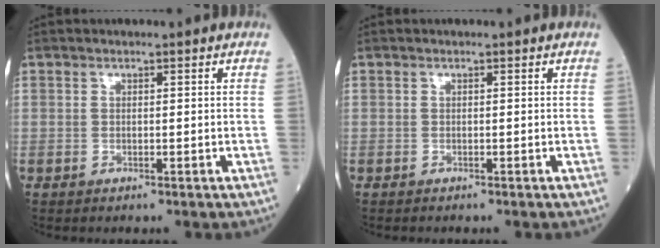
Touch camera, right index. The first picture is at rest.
{"total": 0.0}